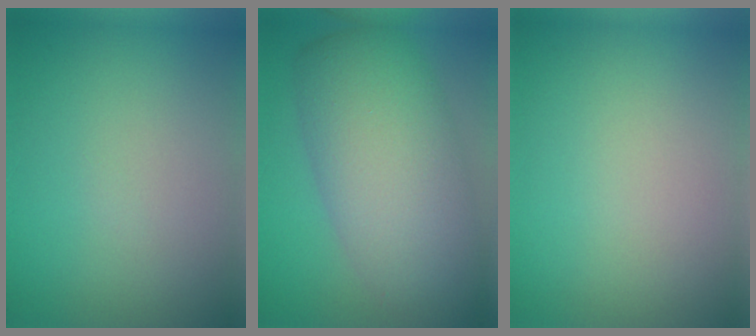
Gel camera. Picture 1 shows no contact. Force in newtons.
{"total": 10.0, "press": 10.0, "slide": 0.5}
{"total": 0.0}